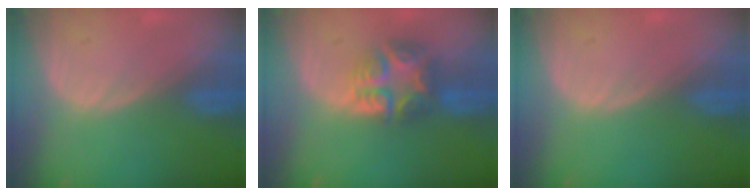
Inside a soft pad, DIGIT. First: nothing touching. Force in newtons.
{"total": 7.7, "press": 6.7, "slide": 3.8}
{"total": 0.0}